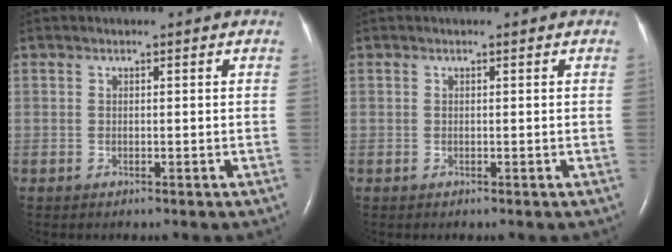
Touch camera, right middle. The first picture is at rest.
{"total": 0.0}